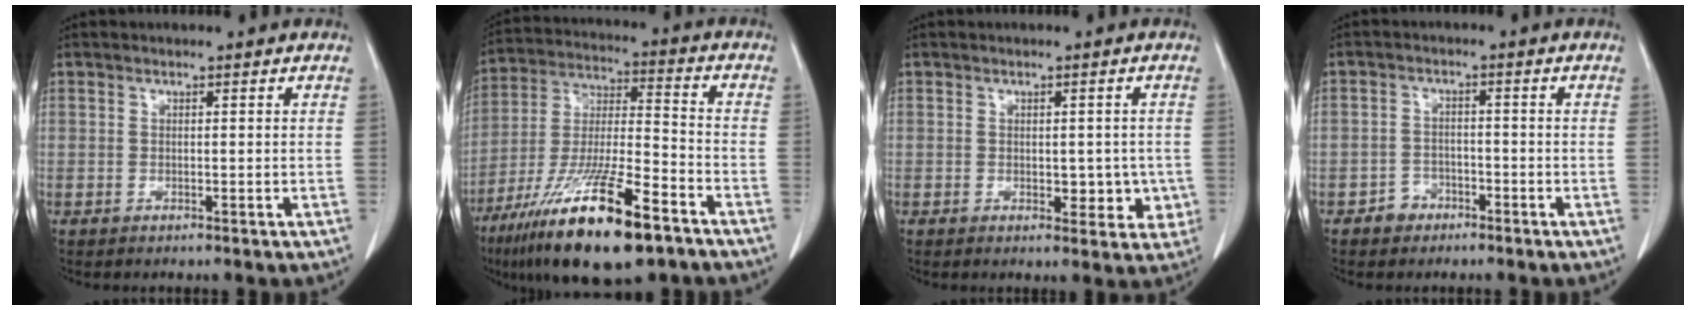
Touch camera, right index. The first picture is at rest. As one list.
[{"total": 20.5, "force": [-12.5, 3.5, 15.9], "torque": [-0.298, -0.038, -0.219]}, {"total": 4.7, "force": [-0.8, 2.7, 3.7], "torque": [-0.033, 0.001, -0.002]}, {"total": 3.2, "force": [-2.0, 2.4, 0.4], "torque": [-0.005, 0.011, -0.034]}]